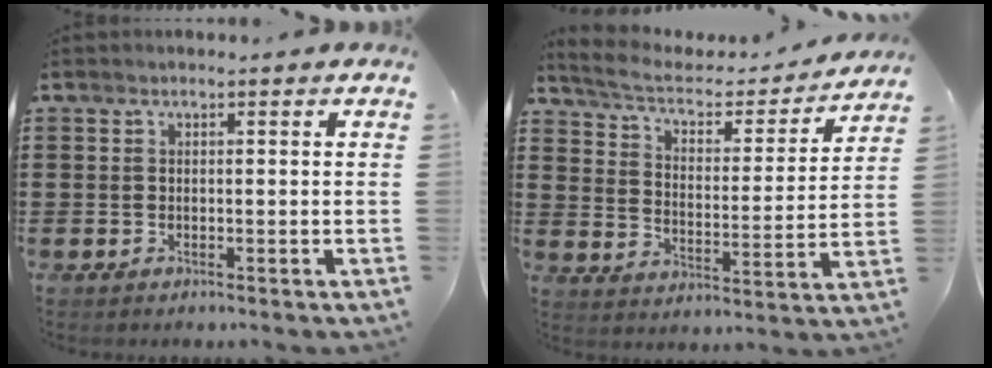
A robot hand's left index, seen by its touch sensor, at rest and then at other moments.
{"total": 4.9, "force": [4.3, 1.3, 2.1], "torque": [-0.064, -0.030, 0.067]}